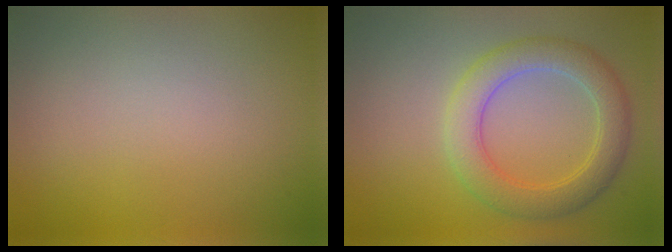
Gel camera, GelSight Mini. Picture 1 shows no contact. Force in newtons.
{"total": 4.6, "press": 4.6, "slide": 0.1}